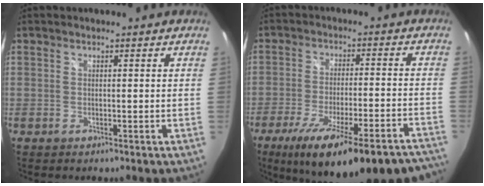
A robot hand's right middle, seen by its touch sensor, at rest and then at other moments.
{"total": 26.8, "force": [-20.9, 5.5, 15.8], "torque": [-0.255, -0.054, -0.288]}